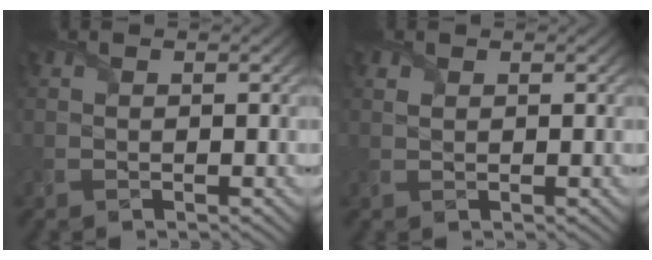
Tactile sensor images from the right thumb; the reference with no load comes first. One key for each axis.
{"total": 0.9, "fx": 0.5, "fy": 0.5, "fz": 0.4, "tx": -0.015, "ty": 0.002, "tz": 0.010}